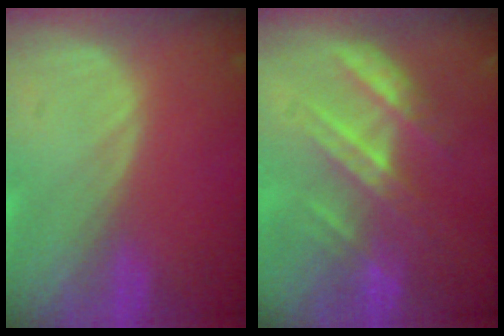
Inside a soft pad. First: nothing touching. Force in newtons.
{"total": 7.3, "press": 6.6, "slide": 3.2}